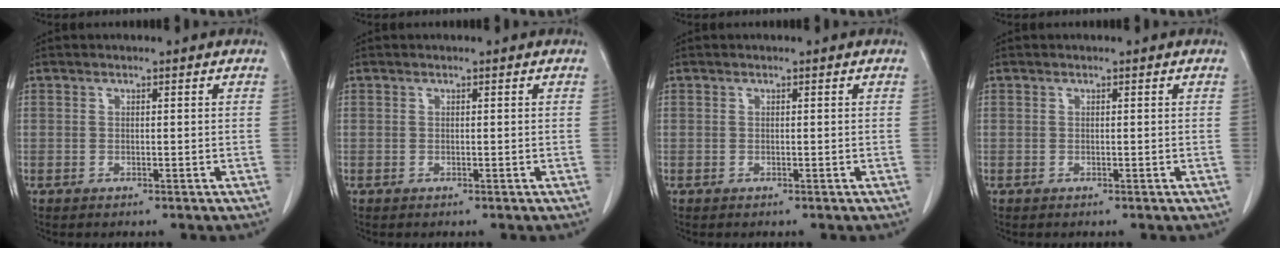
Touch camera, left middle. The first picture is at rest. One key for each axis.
{"total": 0.0}
{"total": 0.0}
{"total": 0.0}